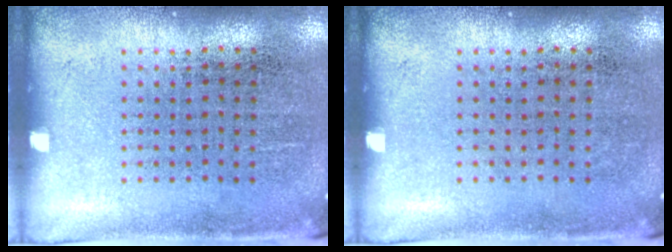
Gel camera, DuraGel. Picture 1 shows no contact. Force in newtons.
{"total": 0.0}